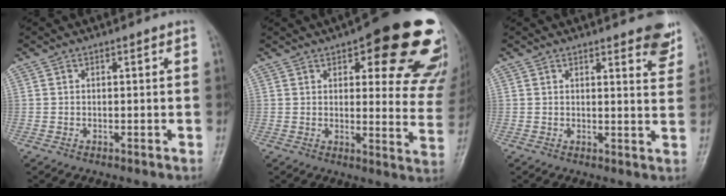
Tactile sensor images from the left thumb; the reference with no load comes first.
{"total": 23.6, "force": [13.3, 8.1, 17.8], "torque": [-0.167, -0.050, 0.151]}
{"total": 6.1, "force": [4.2, 1.7, 4.1], "torque": [-0.027, -0.023, 0.044]}